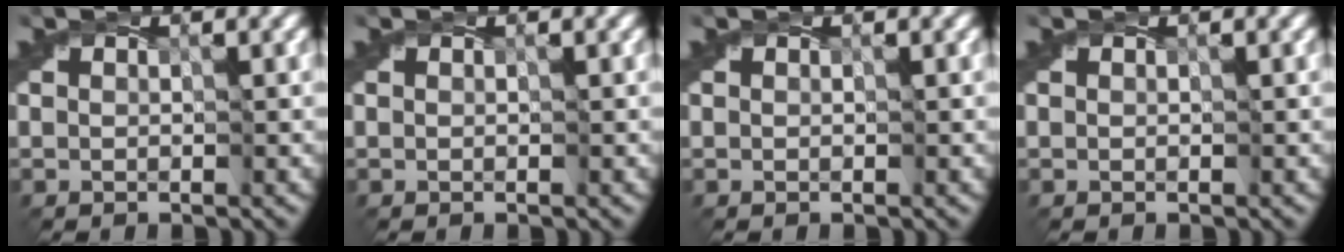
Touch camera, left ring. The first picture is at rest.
{"total": 0.0}
{"total": 0.0}
{"total": 0.0}